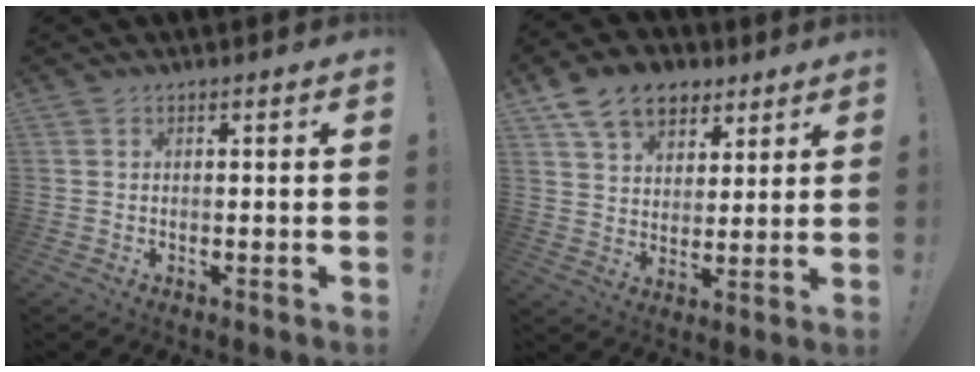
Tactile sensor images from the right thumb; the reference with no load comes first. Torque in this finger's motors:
{"motor_torque": [0.48, 0.58, 0.38, 0.29, 0.04]}